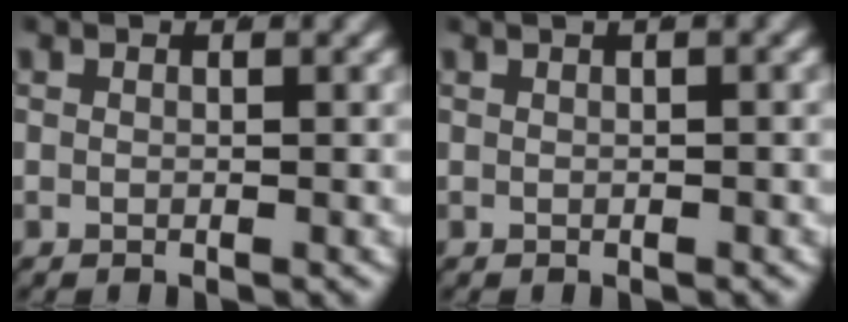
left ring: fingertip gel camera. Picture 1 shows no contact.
{"total": 0.8, "force": [0.4, -0.1, 0.7], "torque": [0.001, 0.015, 0.002]}